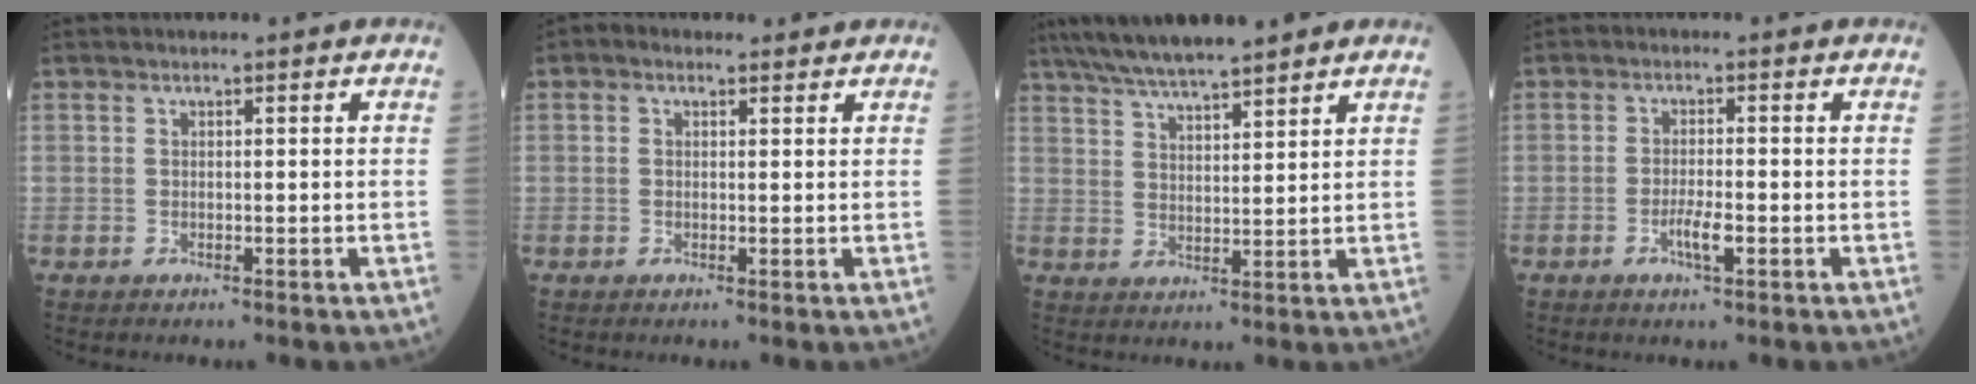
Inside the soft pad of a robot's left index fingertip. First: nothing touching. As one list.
[{"total": 2.1, "force": [1.3, 1.4, 0.9], "torque": [-0.019, 0.021, 0.019]}, {"total": 11.6, "force": [9.9, 1.1, 5.9], "torque": [-0.102, 0.027, 0.164]}, {"total": 2.9, "force": [-1.2, 0.4, 2.6], "torque": [-0.052, -0.001, -0.022]}]